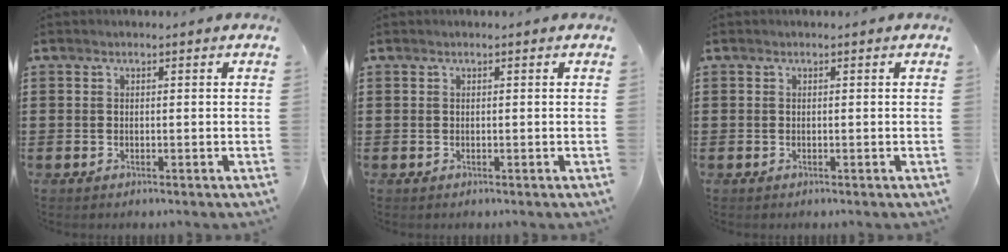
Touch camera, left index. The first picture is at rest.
{"total": 0.0}
{"total": 0.0}